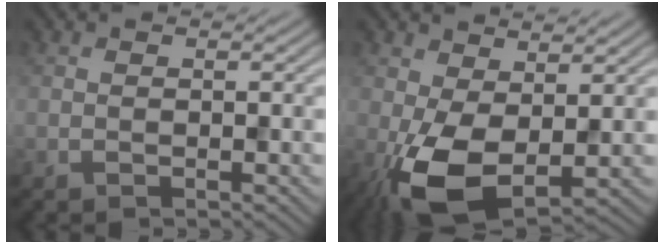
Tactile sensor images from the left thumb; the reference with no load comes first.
{"total": 8.2, "force": [-0.6, 4.4, 6.9], "torque": [-0.157, -0.008, -0.016]}